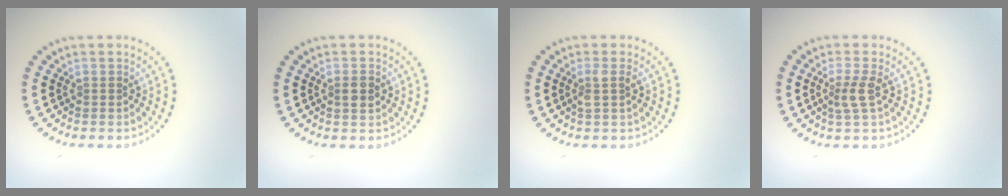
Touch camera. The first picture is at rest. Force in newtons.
{"total": 1.6, "press": 1.6, "slide": 0.3}
{"total": 1.5, "press": 1.2, "slide": 0.9}
{"total": 2.1, "press": 1.6, "slide": 1.3}